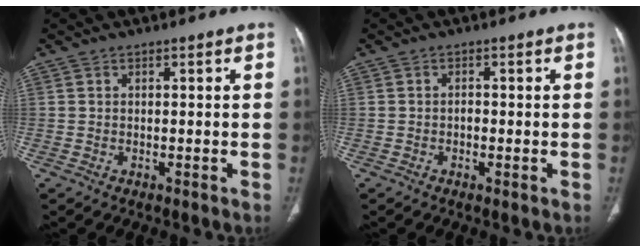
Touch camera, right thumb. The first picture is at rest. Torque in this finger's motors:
{"motor_torque": [0.08, -0.09, 0.38, -0.20, 0.05]}